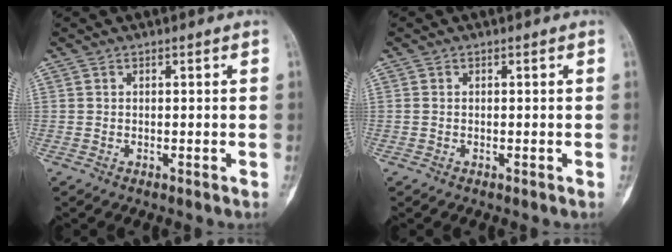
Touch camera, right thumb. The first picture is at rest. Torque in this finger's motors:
{"motor_torque": [-0.05, -0.17, 0.21, -0.03, -0.03]}